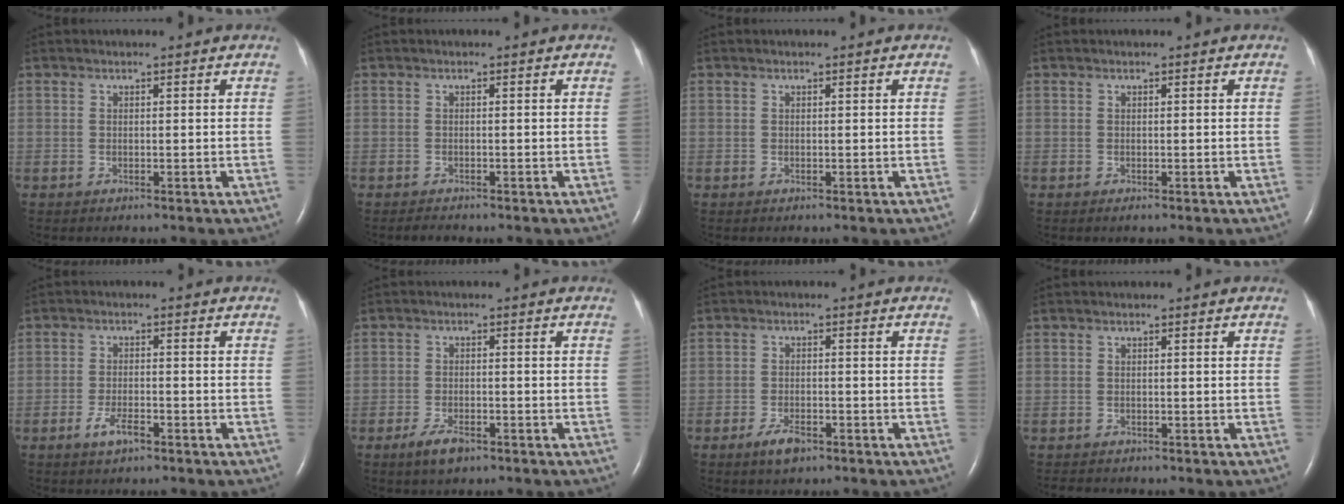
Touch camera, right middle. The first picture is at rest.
{"total": 0.9, "force": [-0.8, 0.1, 0.2], "torque": [-0.013, -0.003, -0.011]}
{"total": 0.0}
{"total": 0.0}
{"total": 3.5, "force": [-2.2, 1.0, 2.5], "torque": [-0.054, 0.000, -0.040]}
{"total": 3.7, "force": [-2.5, 1.3, 2.4], "torque": [-0.056, -0.003, -0.042]}
{"total": 3.4, "force": [-2.3, 1.3, 2.2], "torque": [-0.048, -0.001, -0.038]}
{"total": 1.9, "force": [-1.7, 0.6, 0.5], "torque": [-0.011, -0.005, -0.022]}